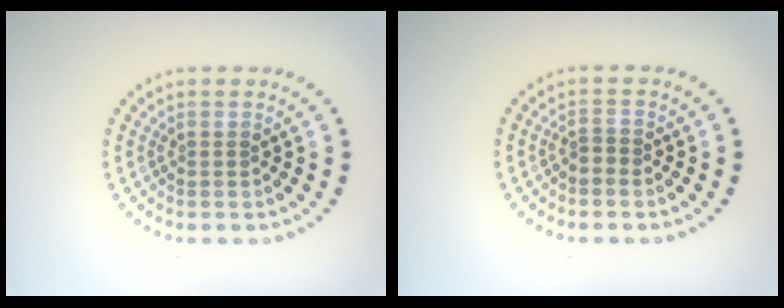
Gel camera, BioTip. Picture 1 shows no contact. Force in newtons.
{"total": 0.6, "press": 0.4, "slide": 0.5}